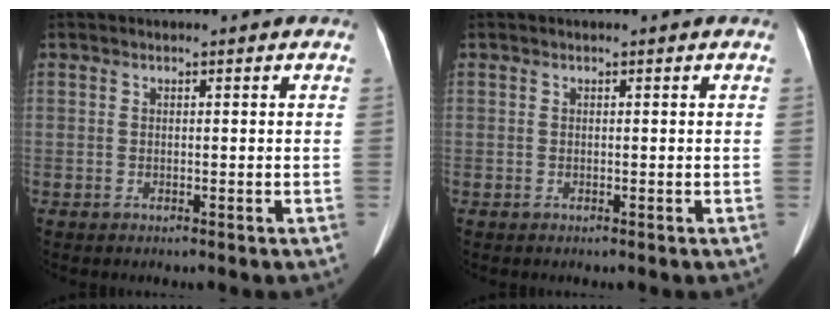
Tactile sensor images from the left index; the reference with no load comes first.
{"total": 0.0}